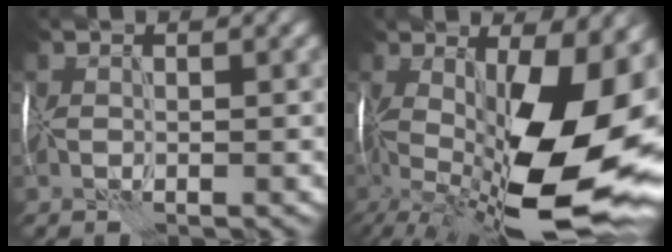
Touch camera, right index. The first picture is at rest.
{"total": 17.3, "force": [-1.8, 6.5, 15.9], "torque": [-0.252, -0.011, -0.022]}